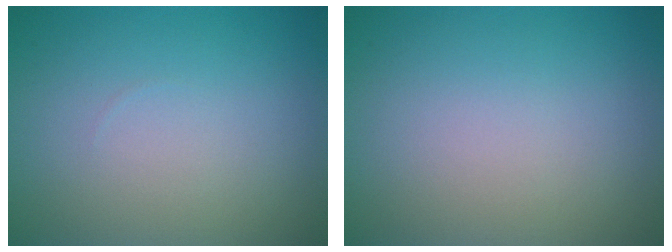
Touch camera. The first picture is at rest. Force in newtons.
{"total": 0.0}